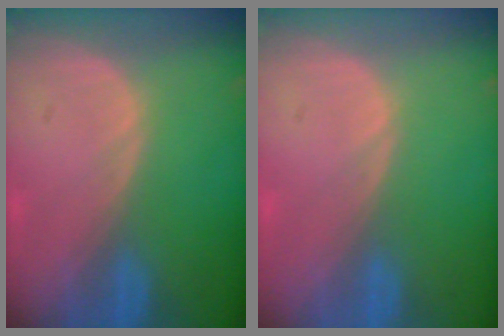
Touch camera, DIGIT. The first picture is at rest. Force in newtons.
{"total": 0.0}